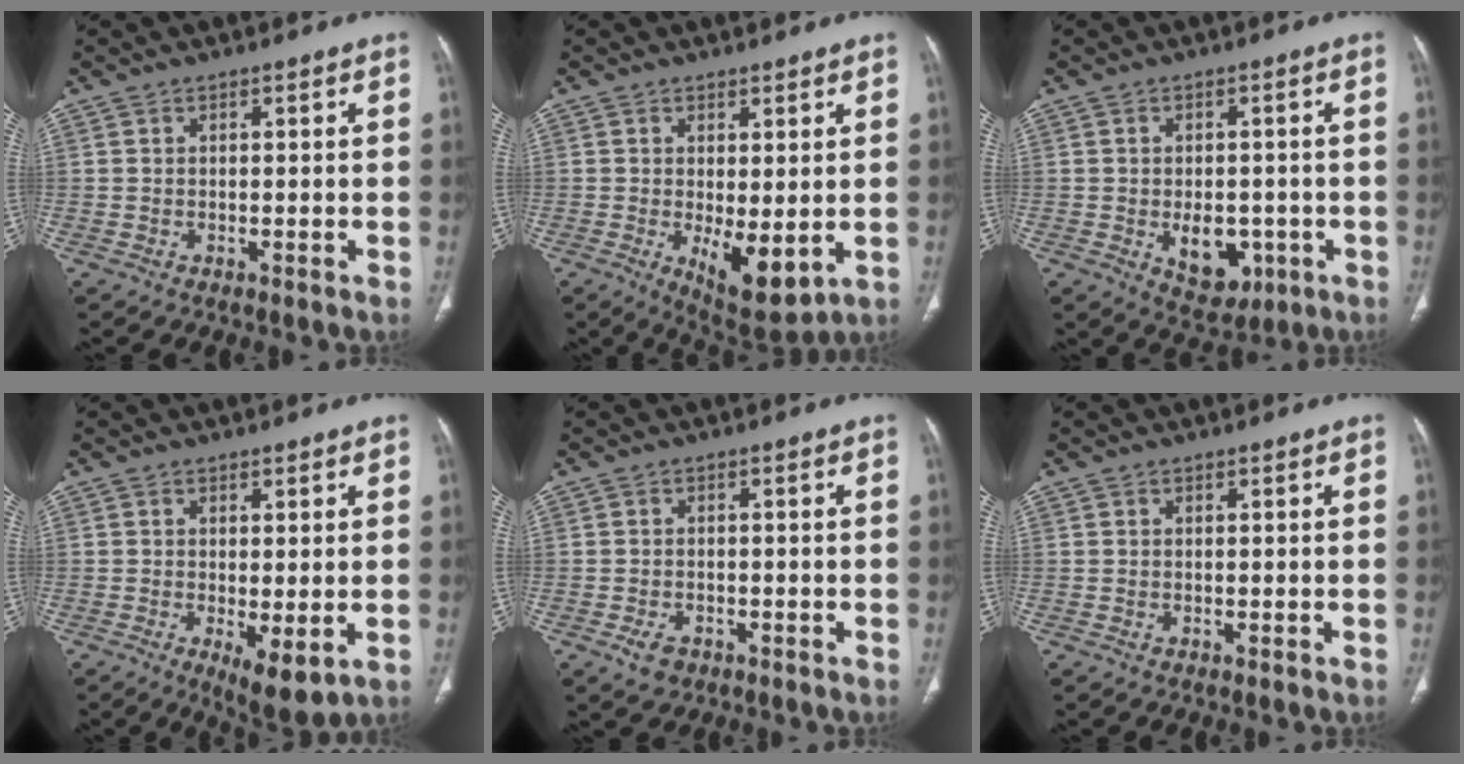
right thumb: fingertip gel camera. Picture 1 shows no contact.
{"total": 8.9, "force": [-1.4, 3.8, 8.0], "torque": [-0.113, -0.025, -0.006]}
{"total": 8.1, "force": [-2.2, 5.4, 5.7], "torque": [-0.053, 0.003, -0.015]}
{"total": 6.6, "force": [-1.5, 2.4, 6.0], "torque": [-0.096, -0.022, -0.016]}
{"total": 3.1, "force": [-1.7, 2.1, 1.6], "torque": [-0.028, 0.003, -0.023]}
{"total": 0.0}